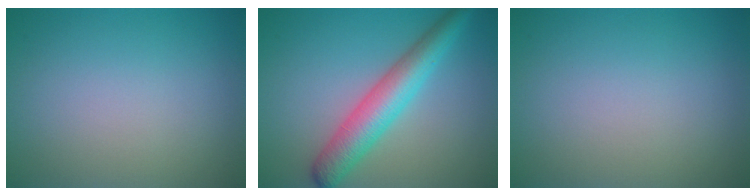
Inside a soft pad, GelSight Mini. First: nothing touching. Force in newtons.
{"total": 5.4, "press": 5.4, "slide": 0.1}
{"total": 0.0}